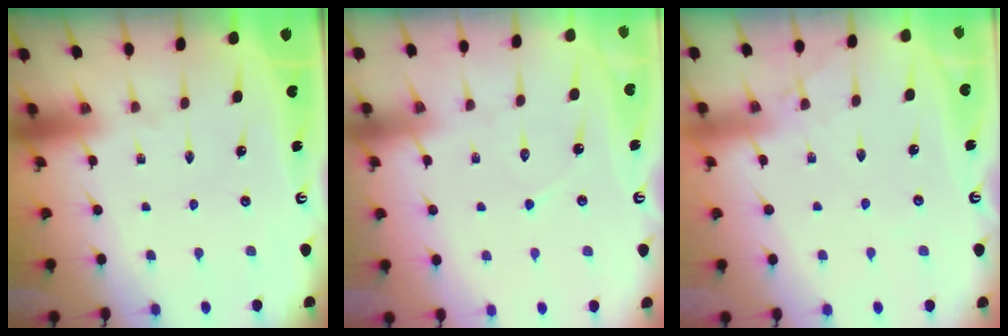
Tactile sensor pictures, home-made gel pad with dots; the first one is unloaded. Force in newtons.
{"total": 4.9, "press": 4.8, "slide": 0.5}
{"total": 3.1, "press": 3.1, "slide": 0.5}